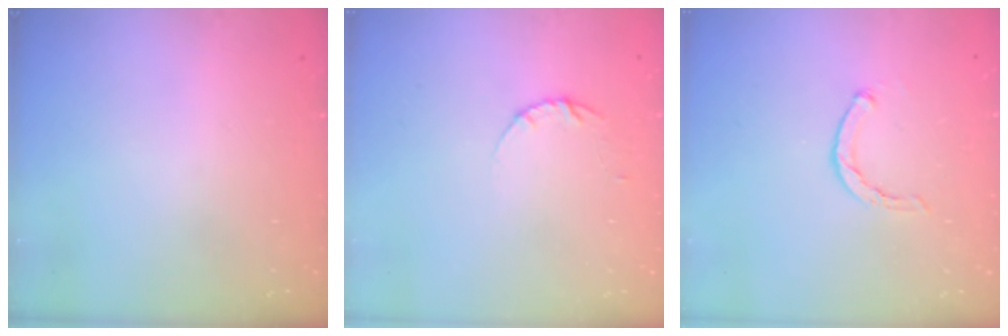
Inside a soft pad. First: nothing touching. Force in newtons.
{"total": 3.4, "press": 3.4, "slide": 0.4}
{"total": 1.1, "press": 1.1, "slide": 0.2}